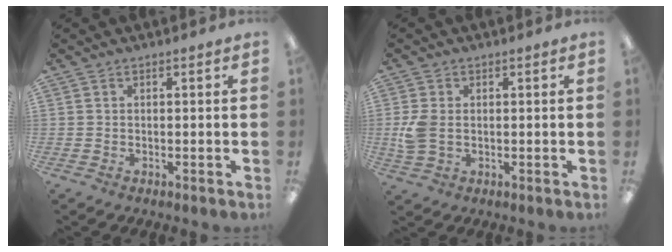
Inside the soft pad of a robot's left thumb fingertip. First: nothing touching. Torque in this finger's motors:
{"motor_torque": [0.00, 0.43, 0.12, 0.04, 0.05]}